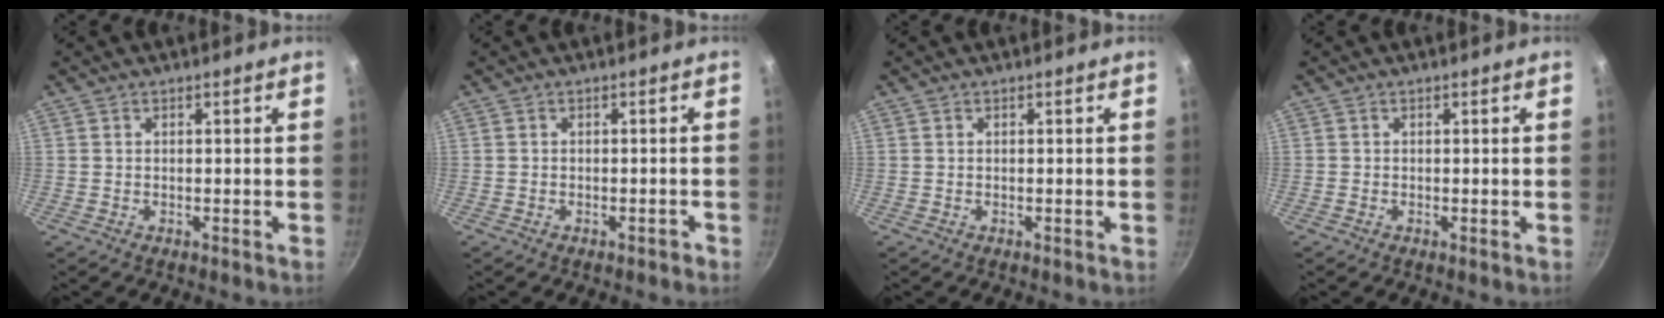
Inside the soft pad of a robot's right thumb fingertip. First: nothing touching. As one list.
[{"total": 0.9, "force": [-0.7, 0.4, 0.4], "torque": [0.000, 0.014, -0.001]}, {"total": 0.0}, {"total": 0.0}]